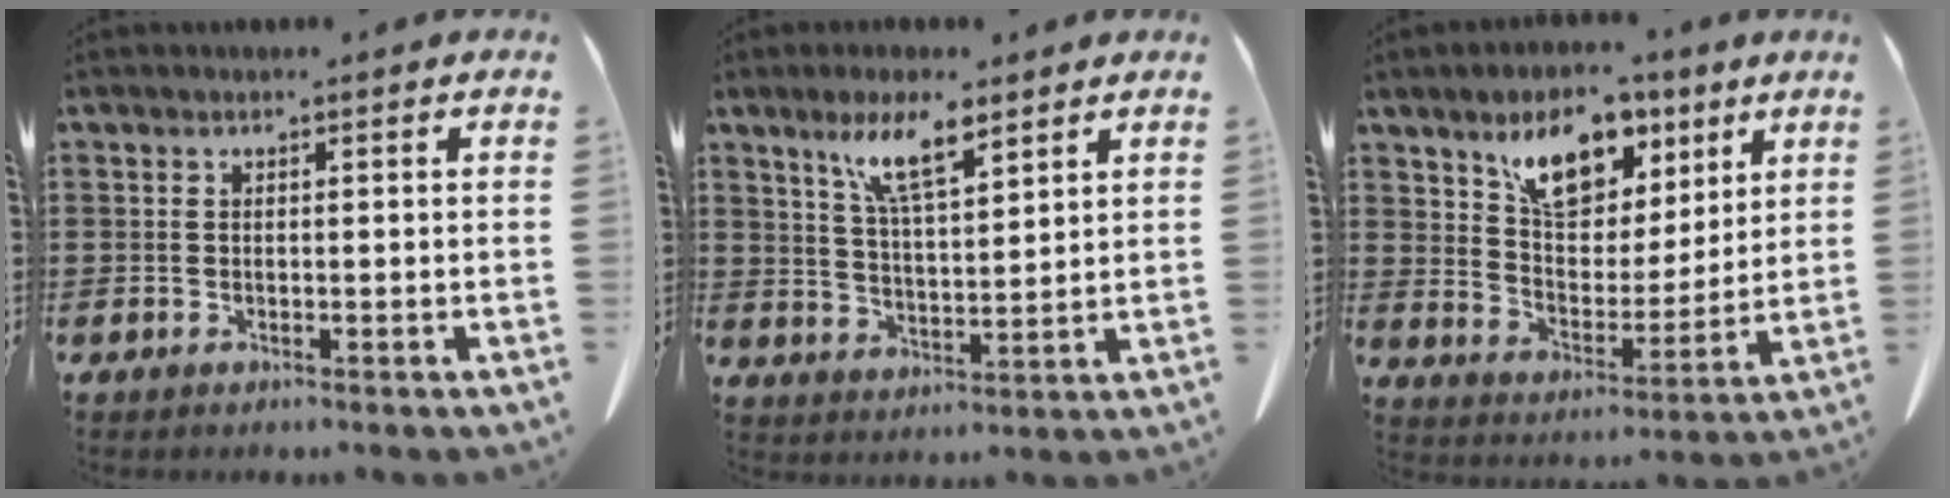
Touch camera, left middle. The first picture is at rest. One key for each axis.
{"total": 8.3, "fx": 5.5, "fy": 1.9, "fz": 5.9, "tx": -0.121, "ty": -0.006, "tz": 0.094}
{"total": 10.1, "fx": 6.3, "fy": 5.8, "fz": 5.4, "tx": -0.102, "ty": -0.010, "tz": 0.110}